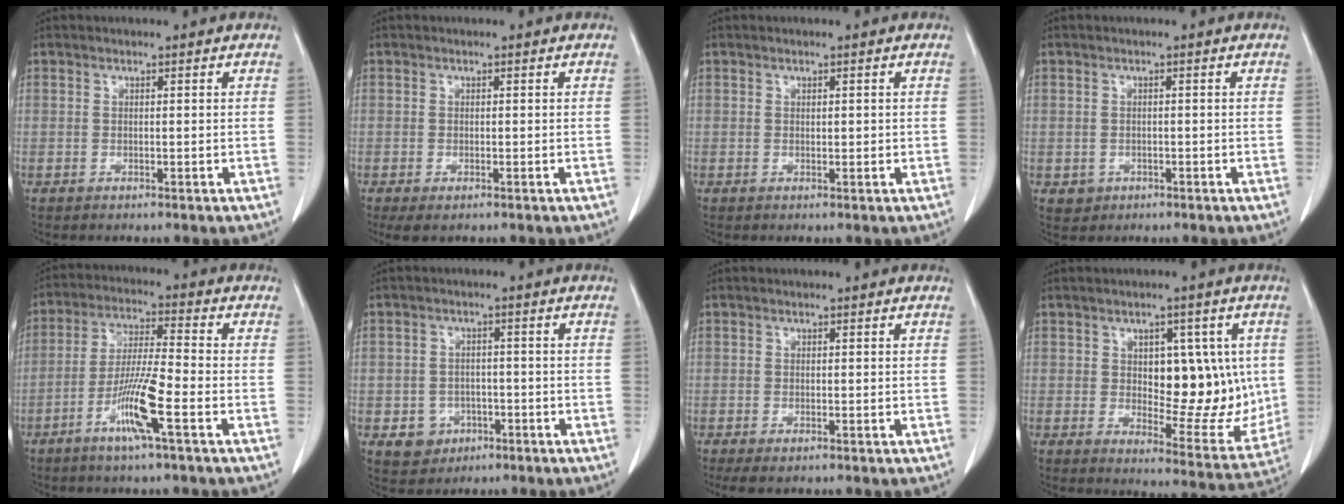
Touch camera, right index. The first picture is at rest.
{"total": 2.2, "force": [-1.3, 0.8, 1.6], "torque": [-0.027, -0.005, -0.014]}
{"total": 0.6, "force": [0.1, 0.3, 0.5], "torque": [-0.007, 0.000, 0.003]}
{"total": 2.0, "force": [-0.6, 1.9, 0.2], "torque": [0.003, 0.008, -0.003]}
{"total": 9.6, "force": [-4.3, -0.1, 8.6], "torque": [-0.168, -0.008, -0.086]}
{"total": 4.7, "force": [-1.8, 4.2, 0.9], "torque": [-0.006, 0.012, -0.017]}
{"total": 2.3, "force": [-1.5, 0.7, 1.6], "torque": [-0.027, -0.006, -0.020]}
{"total": 13.0, "force": [1.3, 6.5, 11.2], "torque": [-0.129, 0.002, 0.036]}